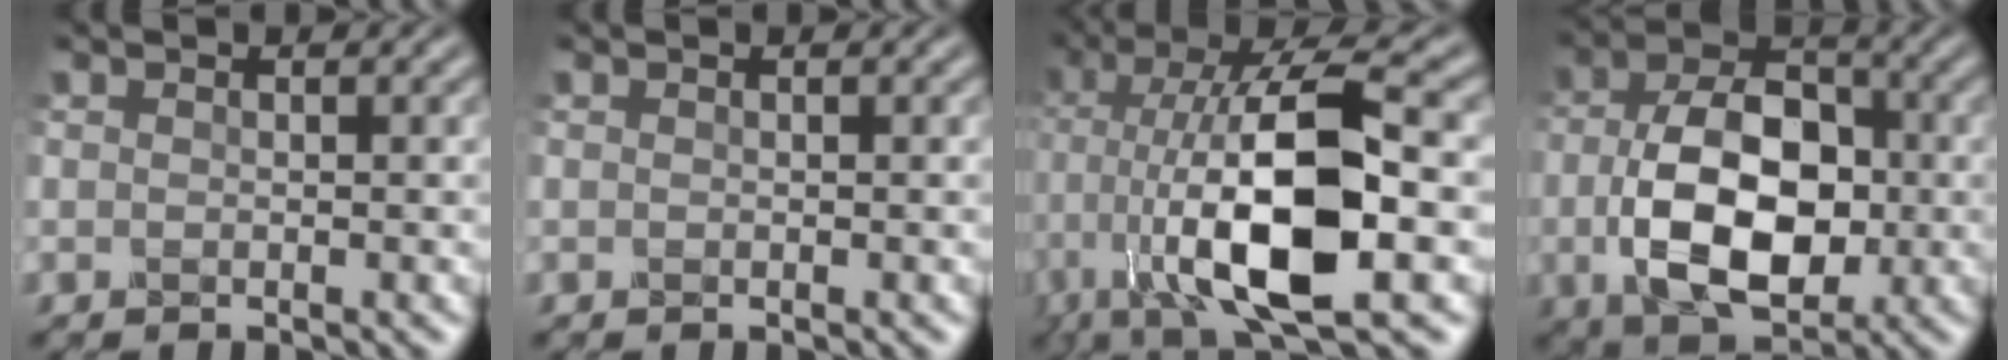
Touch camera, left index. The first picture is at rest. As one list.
[{"total": 0.0}, {"total": 13.3, "force": [-2.1, 4.5, 12.3], "torque": [-0.229, 0.011, -0.039]}, {"total": 10.1, "force": [-1.6, 6.1, 7.8], "torque": [-0.153, 0.001, -0.027]}]